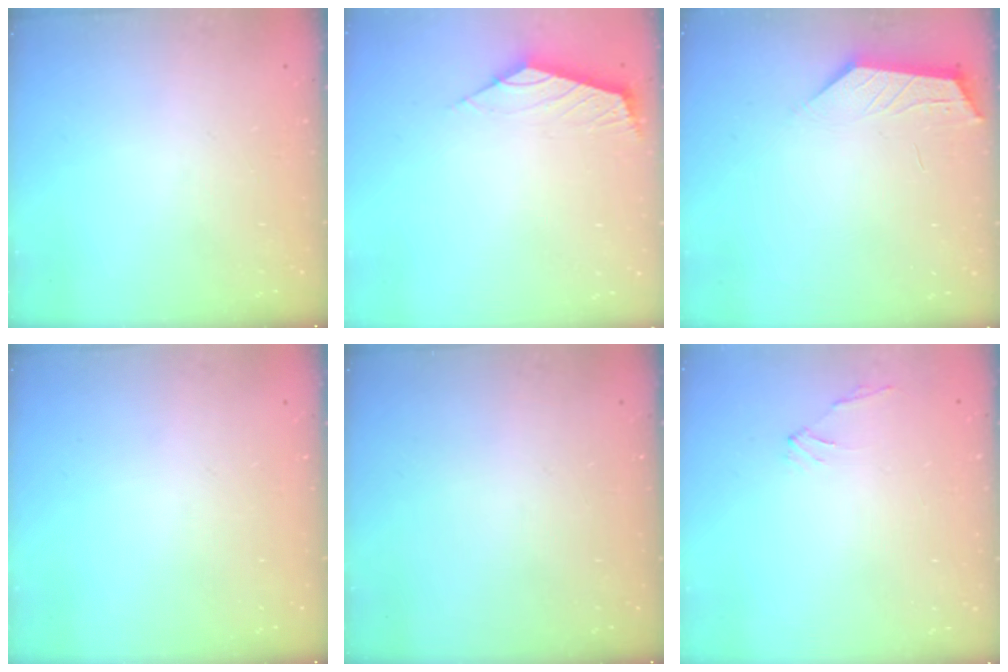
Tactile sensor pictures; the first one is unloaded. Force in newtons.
{"total": 2.4, "press": 2.3, "slide": 0.6}
{"total": 1.6, "press": 1.6, "slide": 0.4}
{"total": 0.0}
{"total": 0.0}
{"total": 1.2, "press": 1.1, "slide": 0.6}